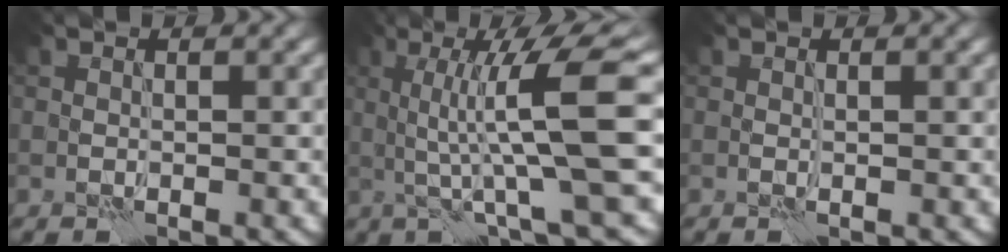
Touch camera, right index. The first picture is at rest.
{"total": 9.4, "force": [0.6, 1.2, 9.3], "torque": [-0.131, 0.011, 0.011]}
{"total": 0.0}